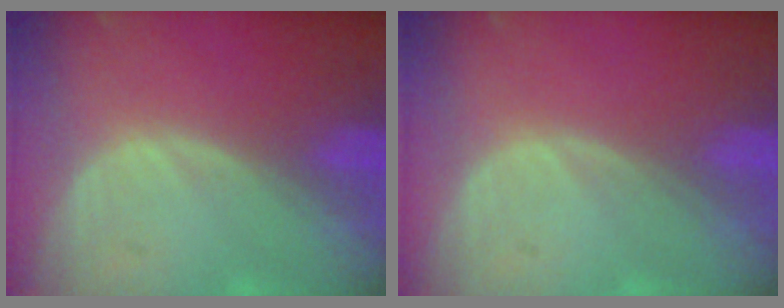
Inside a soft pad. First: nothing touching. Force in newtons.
{"total": 0.0}